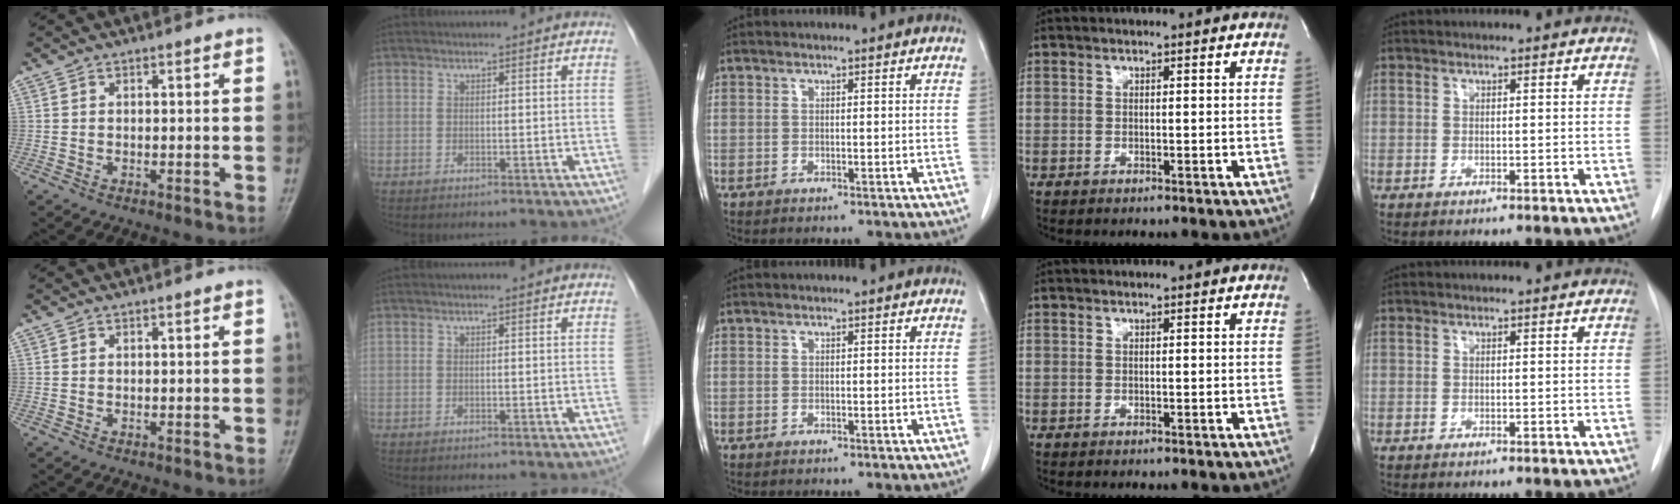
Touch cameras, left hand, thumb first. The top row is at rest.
{}